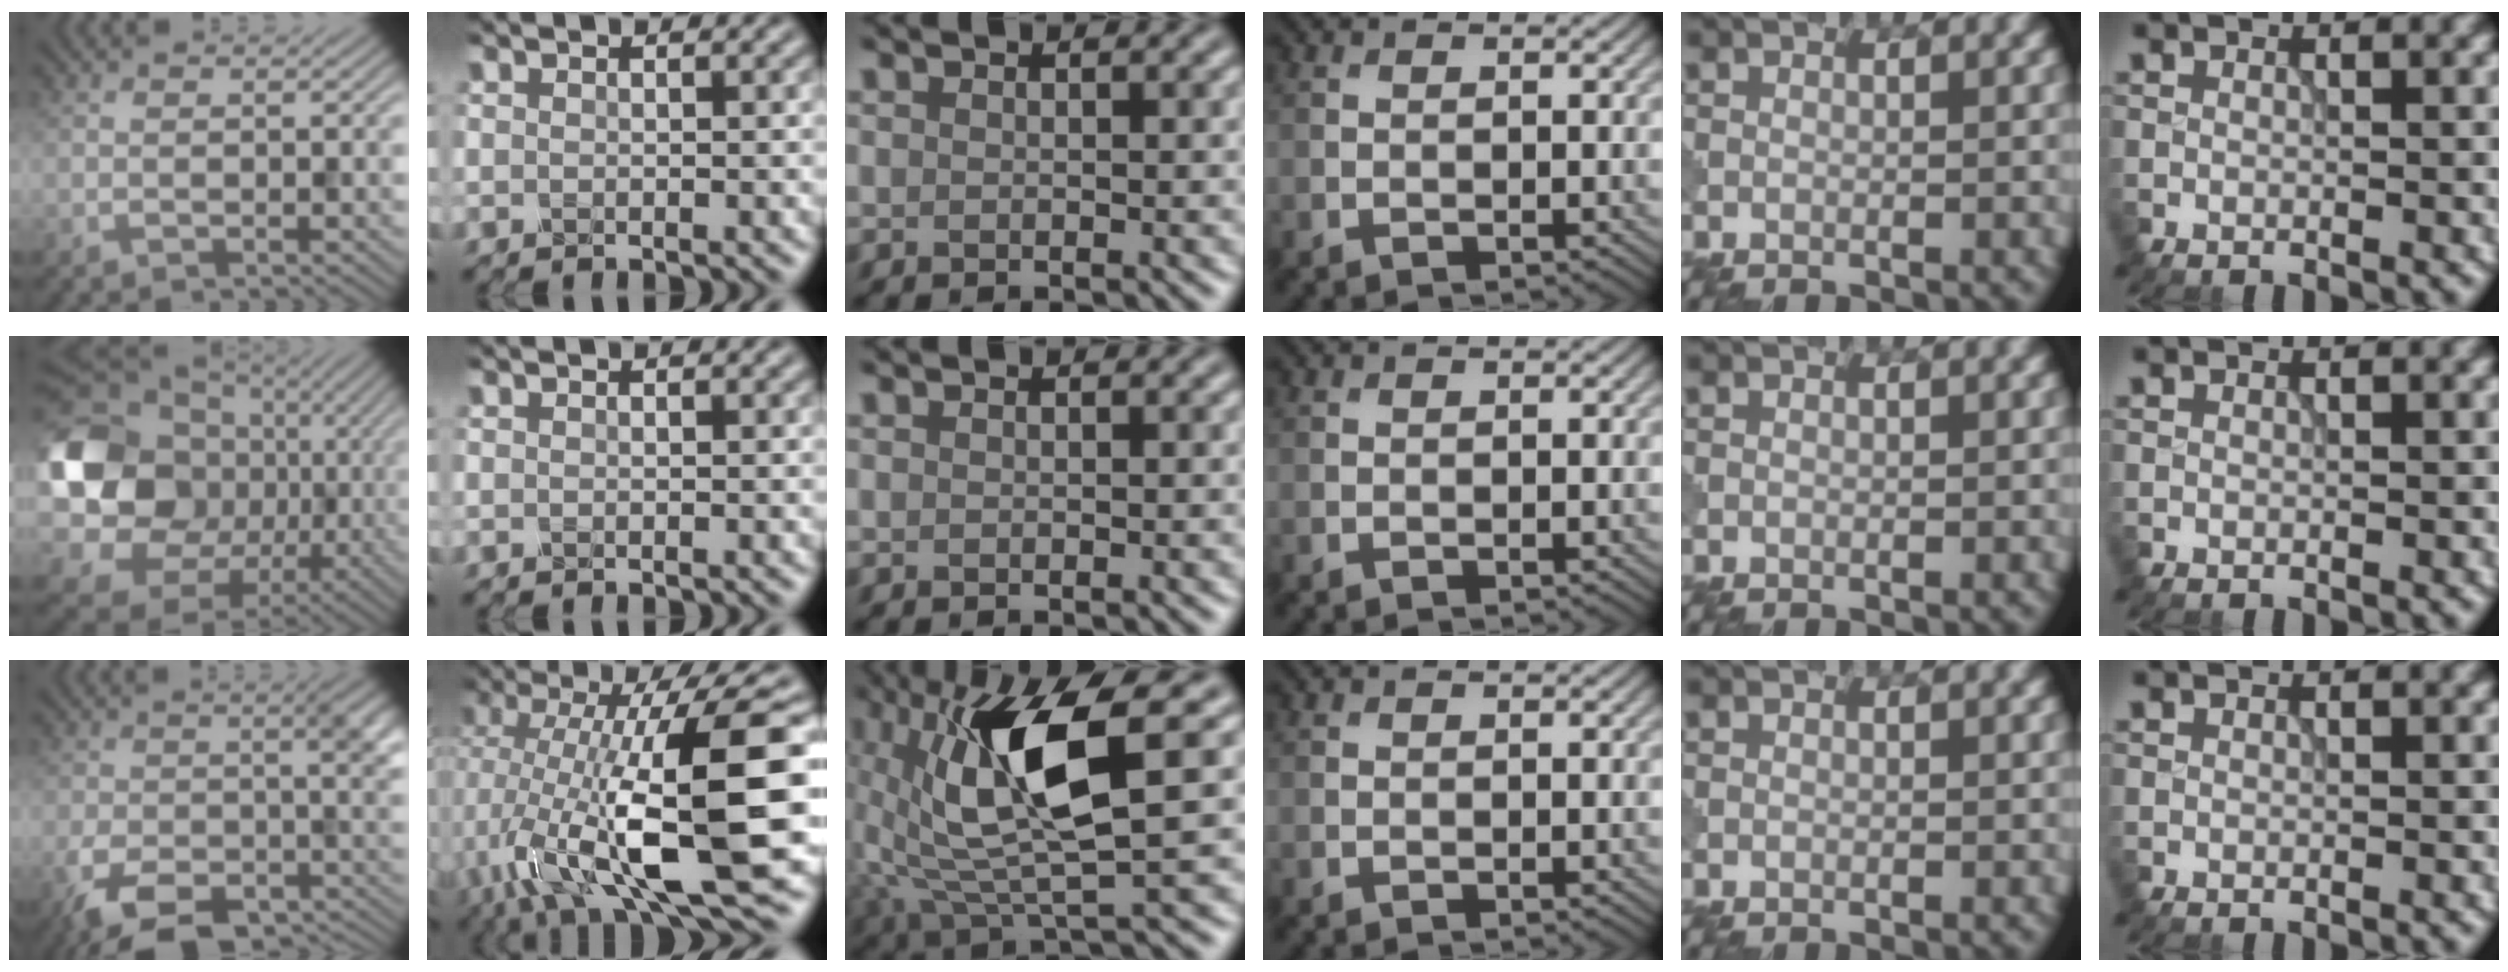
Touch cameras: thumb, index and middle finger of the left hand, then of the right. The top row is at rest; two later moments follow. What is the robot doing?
{"motion": "shake", "object": "salt shaker"}